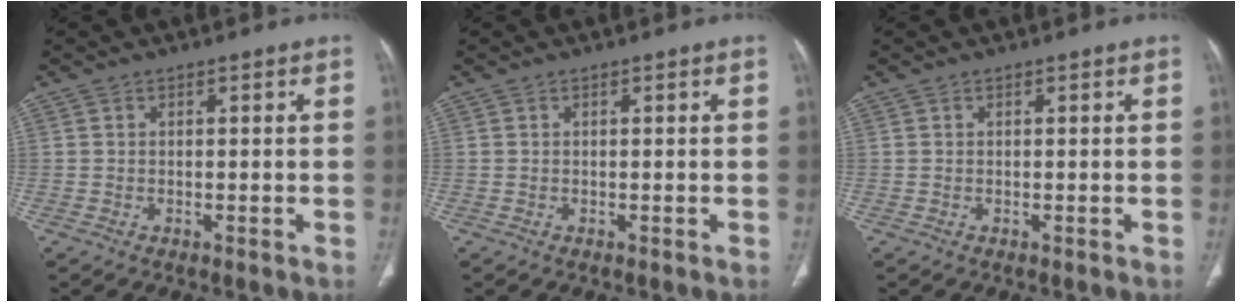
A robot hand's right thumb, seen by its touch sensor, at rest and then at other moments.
{"total": 0.0}
{"total": 0.0}